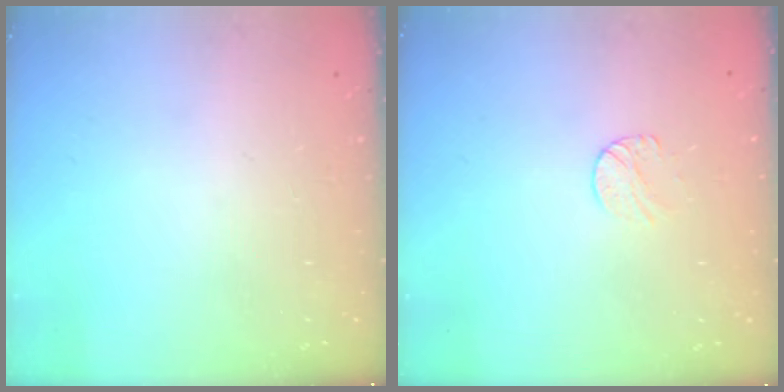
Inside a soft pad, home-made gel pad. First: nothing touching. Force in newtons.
{"total": 5.8, "press": 5.8, "slide": 0.5}